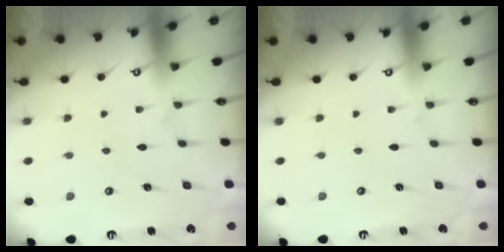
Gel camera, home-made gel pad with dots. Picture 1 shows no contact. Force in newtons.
{"total": 0.0}